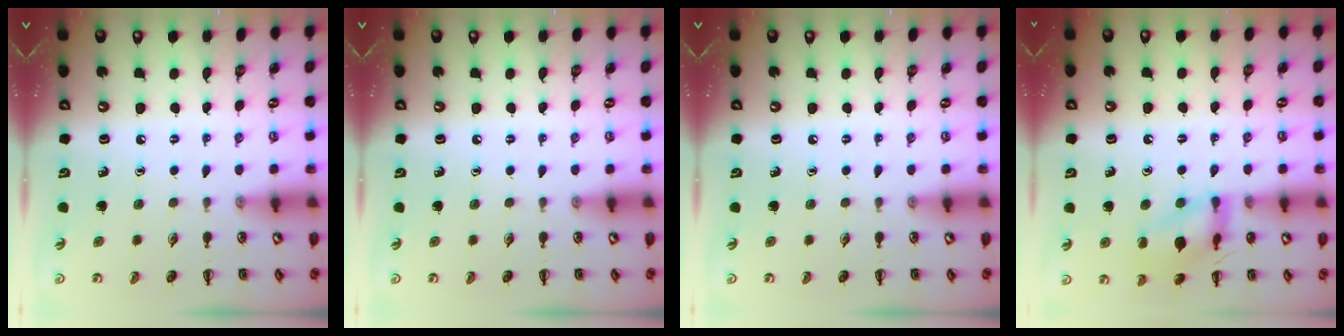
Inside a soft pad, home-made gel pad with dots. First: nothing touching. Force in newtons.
{"total": 0.0}
{"total": 0.0}
{"total": 11.5, "press": 11.5, "slide": 0.4}